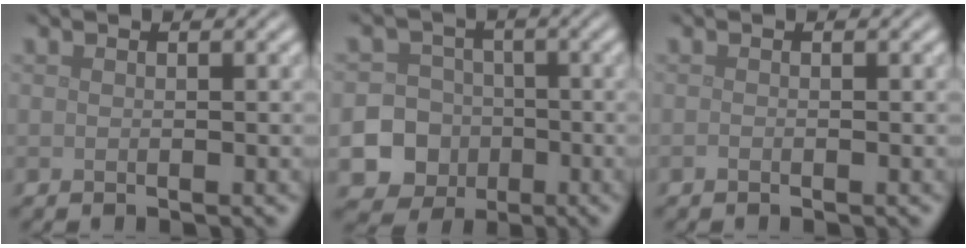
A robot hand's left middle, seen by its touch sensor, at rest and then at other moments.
{"total": 15.3, "force": [-5.5, 14.1, 2.4], "torque": [-0.079, -0.037, -0.109]}
{"total": 0.0}